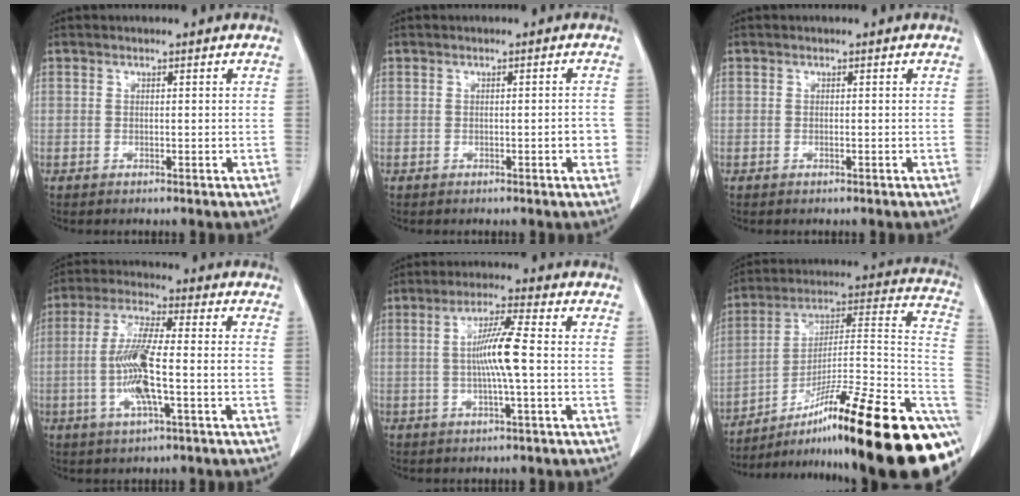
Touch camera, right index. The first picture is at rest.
{"total": 1.9, "force": [-0.6, 0.4, 1.8], "torque": [-0.019, 0.001, -0.009]}
{"total": 0.0}
{"total": 10.1, "force": [-2.0, 1.2, 9.8], "torque": [-0.199, 0.000, -0.041]}
{"total": 7.0, "force": [-0.3, -0.3, 7.0], "torque": [-0.133, 0.002, -0.007]}
{"total": 31.8, "force": [-17.1, 2.6, 26.7], "torque": [-0.275, 0.017, -0.270]}